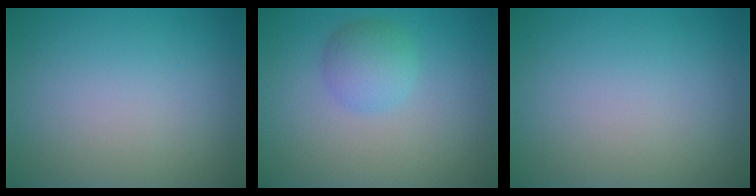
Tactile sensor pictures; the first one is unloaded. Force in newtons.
{"total": 2.6, "press": 2.6, "slide": 0.1}
{"total": 0.0}